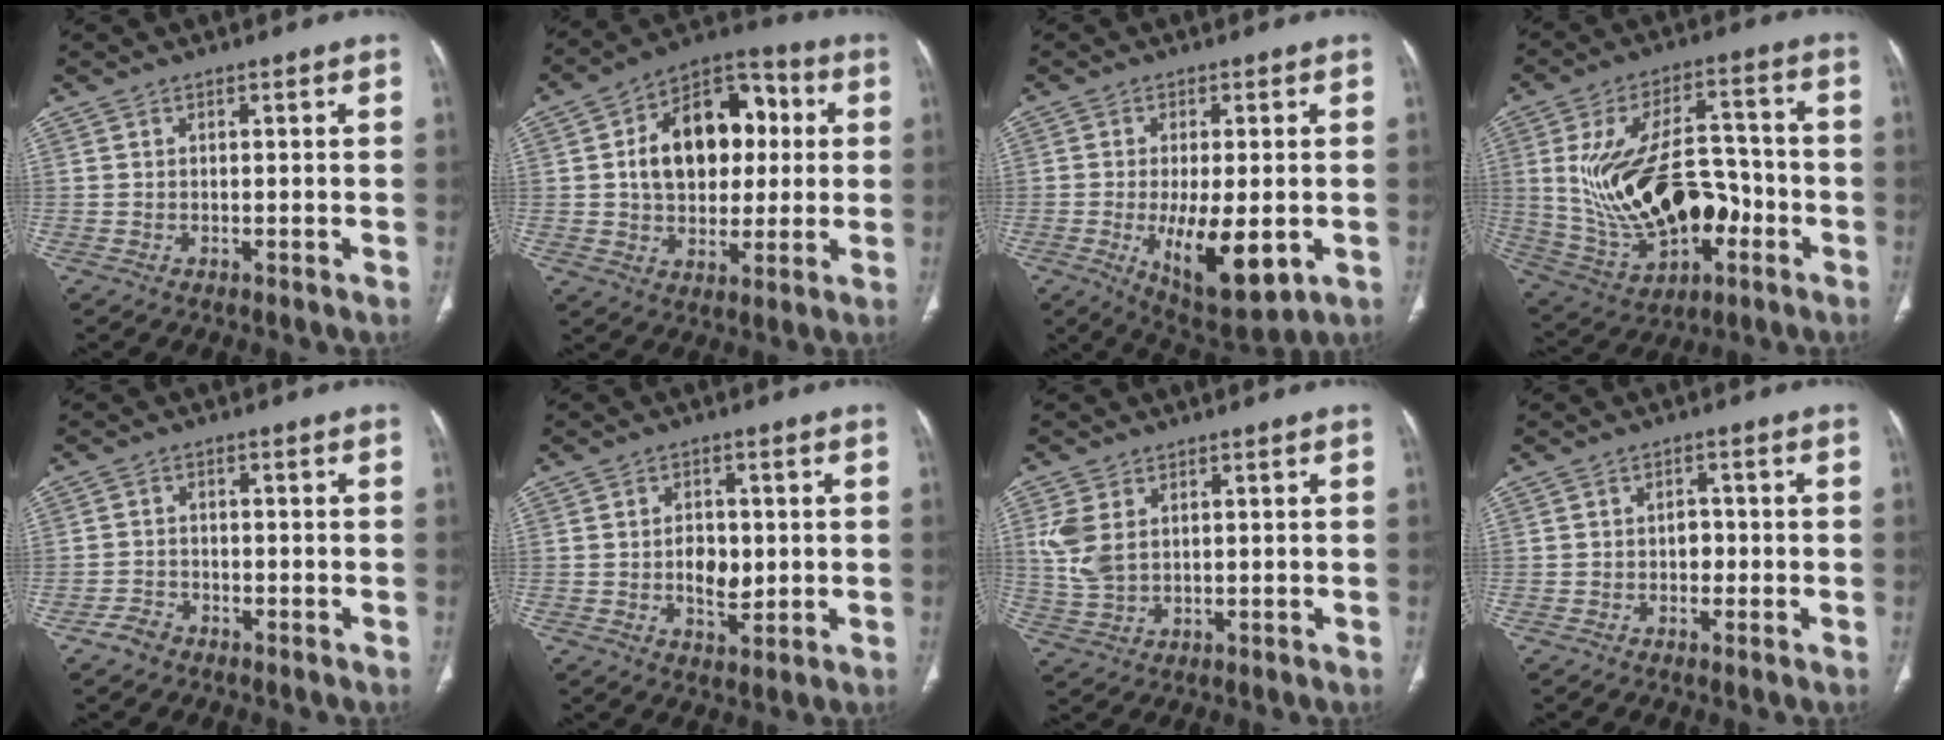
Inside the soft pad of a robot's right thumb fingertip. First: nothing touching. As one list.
[{"total": 19.7, "force": [2.7, 13.3, 14.3], "torque": [-0.181, 0.026, 0.043]}, {"total": 13.1, "force": [-3.1, 5.2, 11.7], "torque": [-0.178, -0.022, -0.033]}, {"total": 22.3, "force": [-3.0, 13.0, 17.9], "torque": [-0.300, 0.030, -0.026]}, {"total": 2.9, "force": [-2.1, 1.9, 0.8], "torque": [-0.017, 0.015, -0.037]}, {"total": 5.9, "force": [-0.1, 3.8, 4.6], "torque": [-0.056, -0.003, 0.004]}, {"total": 6.5, "force": [1.8, 4.2, 4.6], "torque": [-0.103, -0.004, 0.047]}, {"total": 2.4, "force": [-0.5, 1.9, 1.4], "torque": [-0.004, 0.008, -0.011]}]